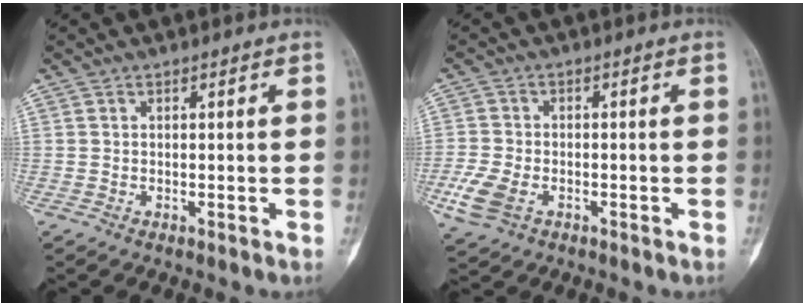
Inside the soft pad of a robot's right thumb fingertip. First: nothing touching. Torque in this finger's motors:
{"motor_torque": [0.18, -0.05, 0.62, -0.29, 0.21]}